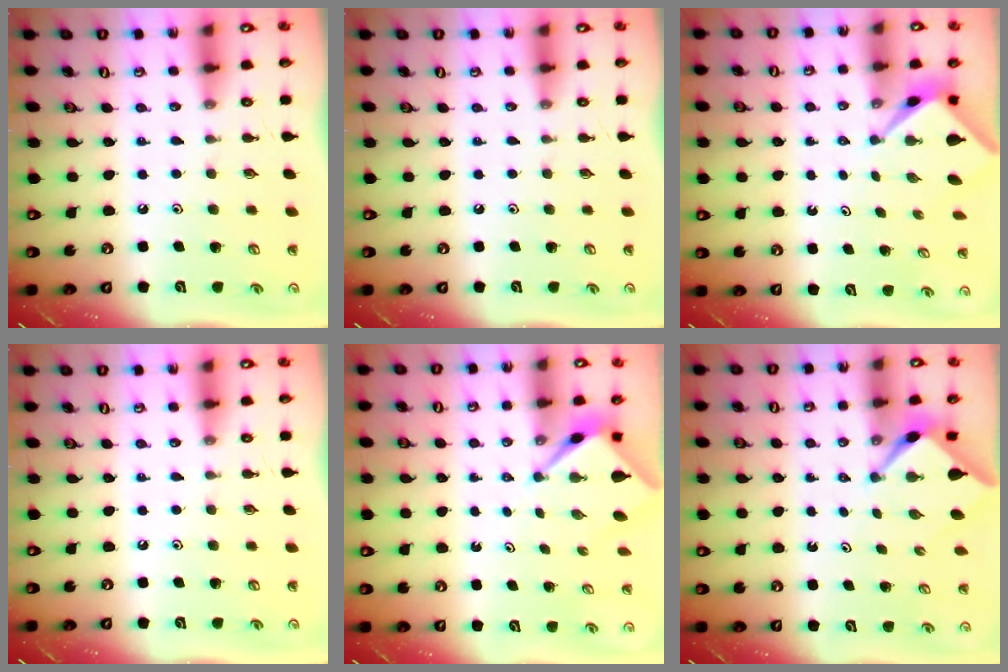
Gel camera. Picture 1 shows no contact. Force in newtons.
{"total": 0.0}
{"total": 2.1, "press": 2.1, "slide": 0.2}
{"total": 0.0}
{"total": 2.6, "press": 2.6, "slide": 0.1}
{"total": 2.4, "press": 2.4, "slide": 0.3}